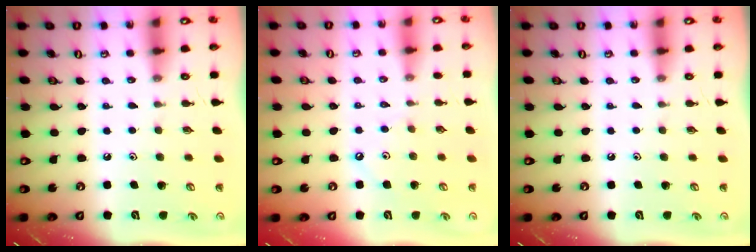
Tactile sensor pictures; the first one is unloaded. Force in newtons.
{"total": 1.1, "press": 1.1, "slide": 0.3}
{"total": 0.0}